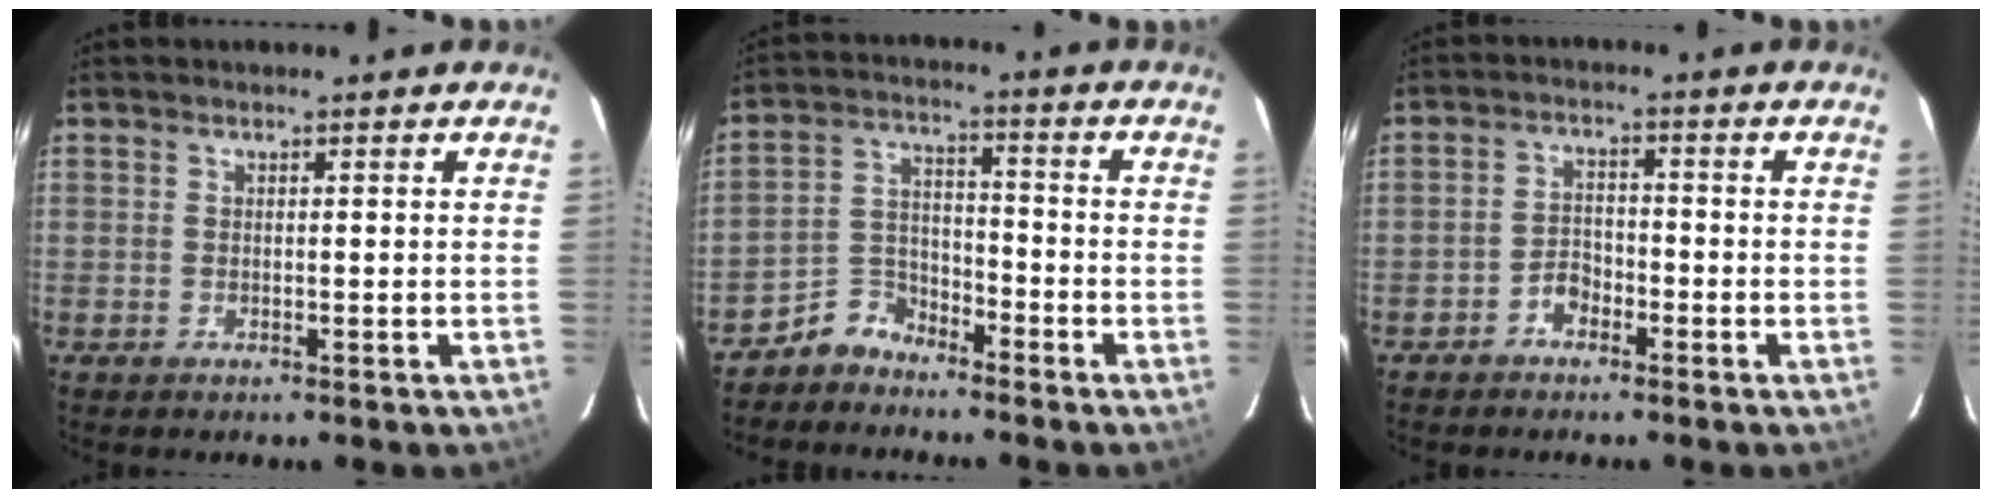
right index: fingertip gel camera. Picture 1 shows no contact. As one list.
[{"total": 5.8, "force": [-4.9, 3.1, 0.7], "torque": [-0.013, 0.029, -0.099]}, {"total": 3.3, "force": [-2.4, 2.0, 1.2], "torque": [-0.029, 0.011, -0.039]}]